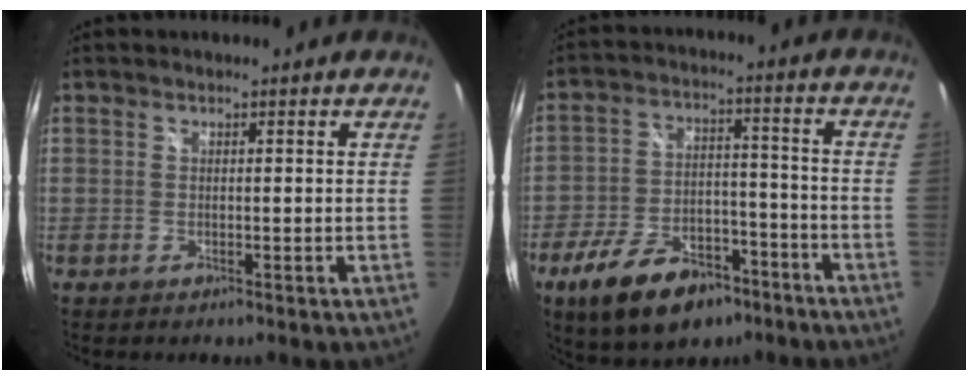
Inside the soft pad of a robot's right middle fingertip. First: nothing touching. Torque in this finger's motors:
{"motor_torque": [1.11, -1.03, 0.23, 0.12]}